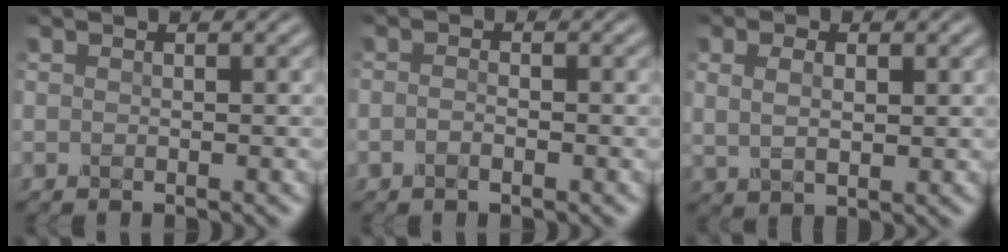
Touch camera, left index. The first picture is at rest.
{"total": 1.0, "force": [-0.5, 0.4, 0.8], "torque": [-0.019, 0.000, -0.012]}
{"total": 3.0, "force": [1.1, 1.7, 2.3], "torque": [-0.041, -0.004, 0.023]}